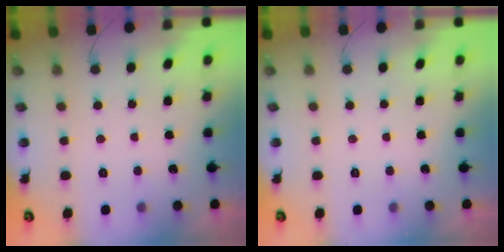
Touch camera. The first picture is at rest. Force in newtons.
{"total": 0.0}